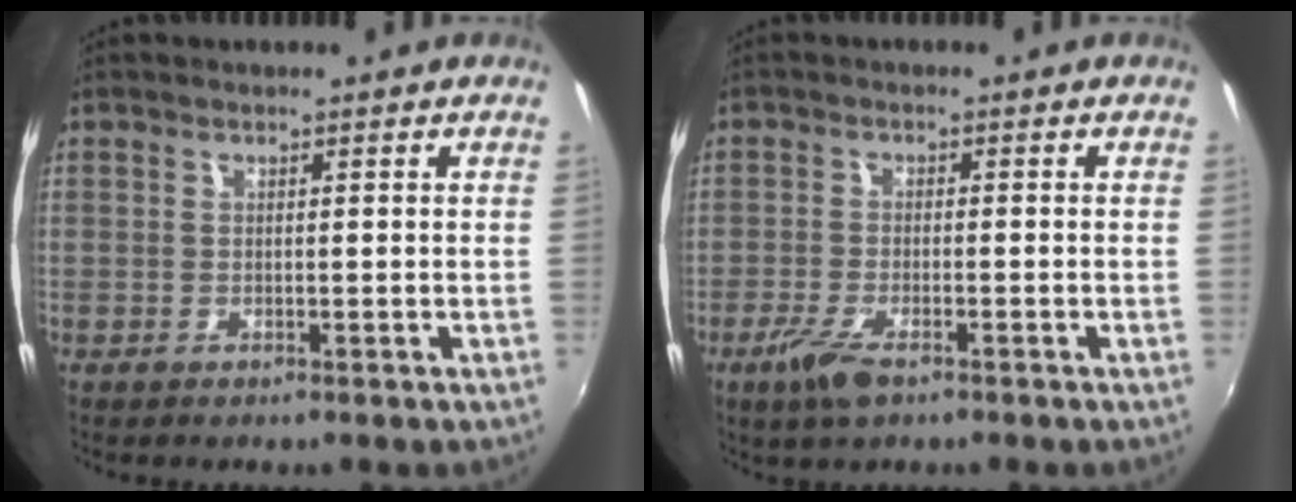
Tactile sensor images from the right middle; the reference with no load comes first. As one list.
[{"total": 5.4, "force": [-3.4, 1.7, 3.8], "torque": [-0.095, -0.012, -0.065]}]